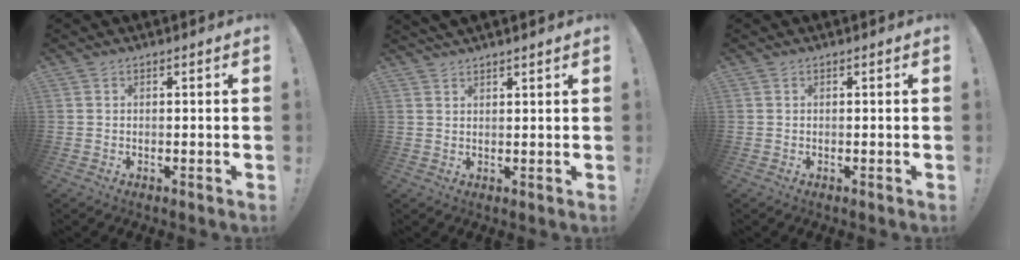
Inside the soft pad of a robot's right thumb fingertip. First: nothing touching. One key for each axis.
{"total": 2.1, "fx": 2.1, "fy": -0.1, "fz": 0.5, "tx": -0.003, "ty": -0.014, "tz": 0.036}
{"total": 0.0}